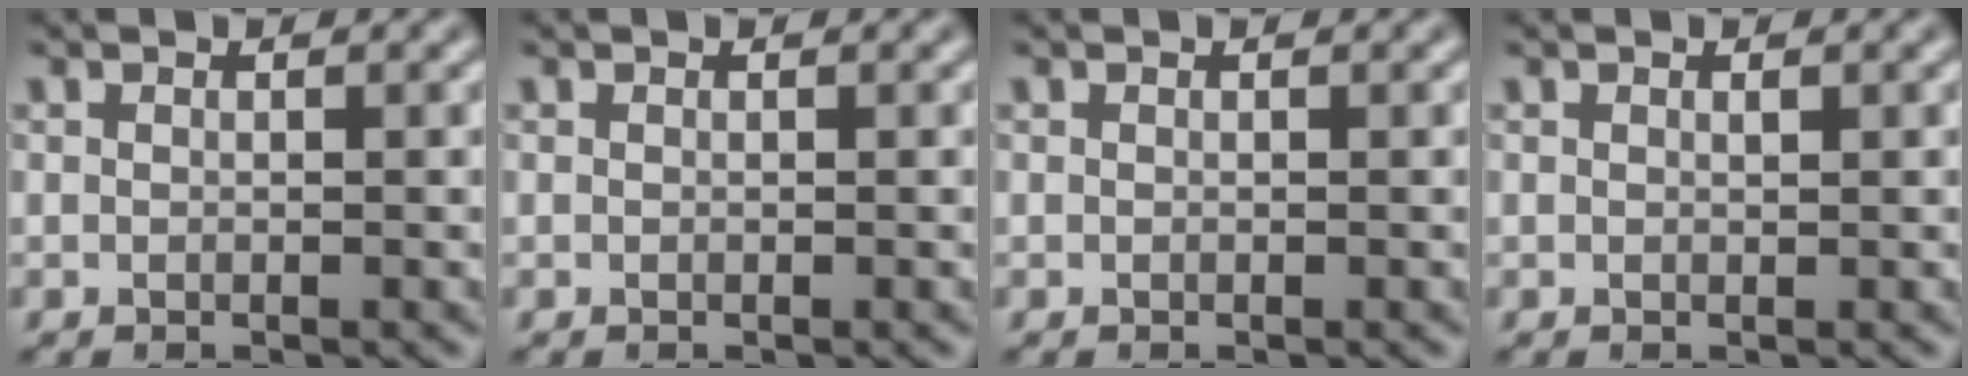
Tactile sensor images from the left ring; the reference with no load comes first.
{"total": 0.0}
{"total": 0.0}
{"total": 0.0}